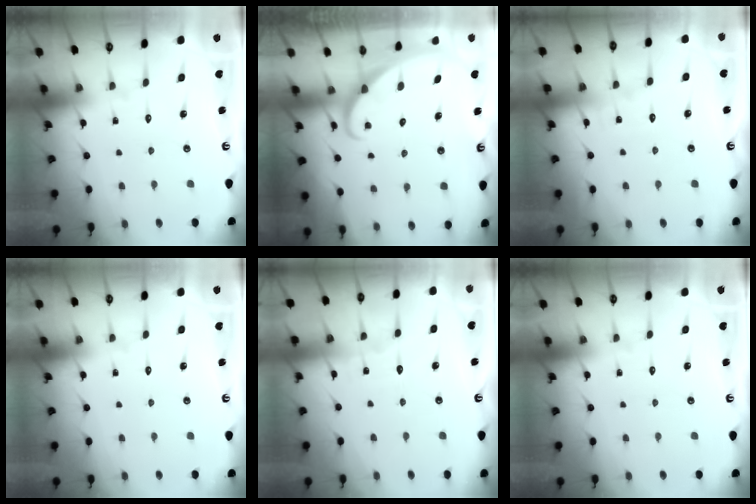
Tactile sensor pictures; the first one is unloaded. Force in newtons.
{"total": 1.9, "press": 1.9, "slide": 0.0}
{"total": 2.8, "press": 2.8, "slide": 0.4}
{"total": 0.0}
{"total": 3.4, "press": 3.3, "slide": 0.4}
{"total": 0.0}